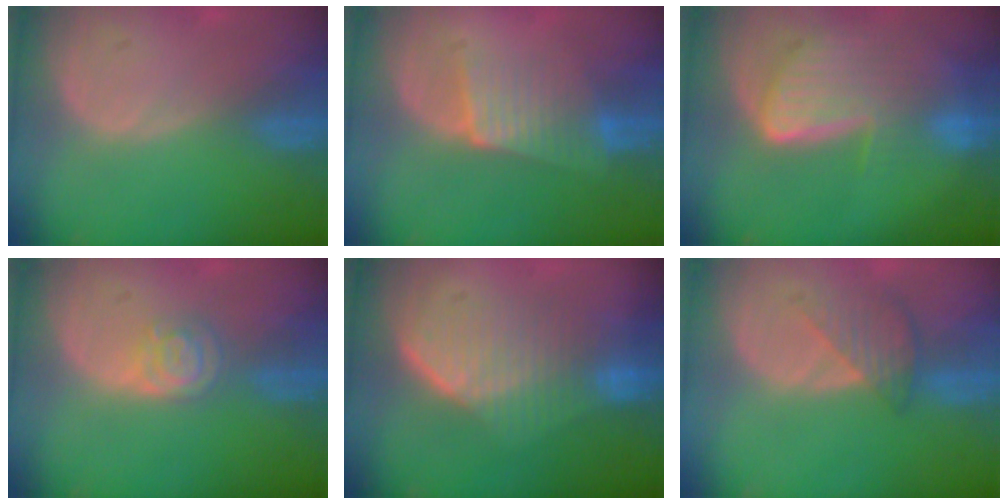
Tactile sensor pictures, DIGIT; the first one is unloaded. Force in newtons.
{"total": 6.2, "press": 5.9, "slide": 1.8}
{"total": 9.4, "press": 8.1, "slide": 4.9}
{"total": 4.4, "press": 3.9, "slide": 1.9}
{"total": 7.5, "press": 7.5, "slide": 0.4}
{"total": 4.6, "press": 4.3, "slide": 1.8}